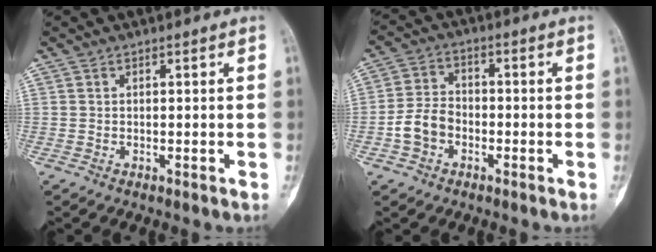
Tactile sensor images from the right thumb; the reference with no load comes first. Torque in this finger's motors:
{"motor_torque": [1.24, 1.09, 0.66, -0.69, 0.03]}